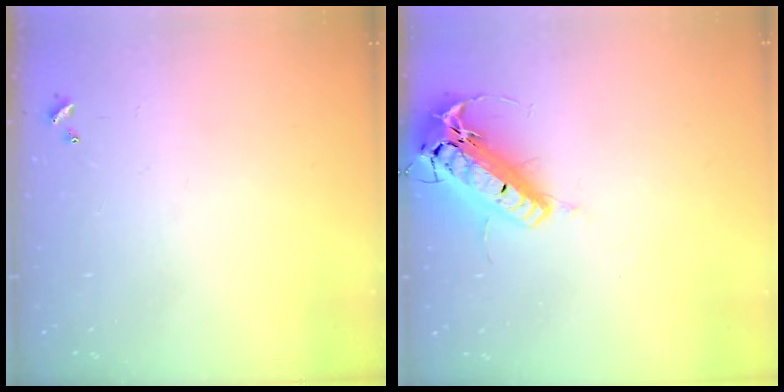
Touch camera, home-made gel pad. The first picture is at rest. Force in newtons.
{"total": 22.0, "press": 21.5, "slide": 4.5}